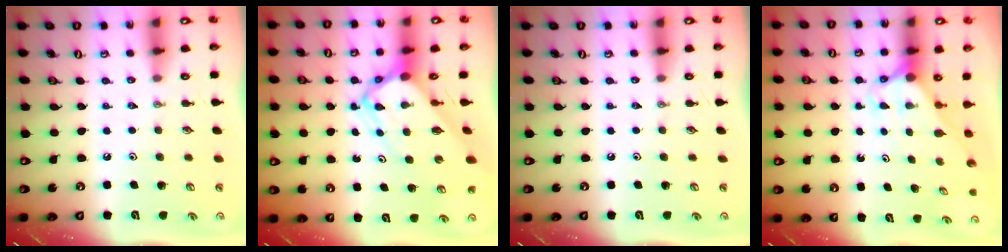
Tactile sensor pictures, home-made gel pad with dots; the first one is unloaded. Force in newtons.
{"total": 7.5, "press": 7.4, "slide": 0.6}
{"total": 0.0}
{"total": 3.0, "press": 3.0, "slide": 0.0}